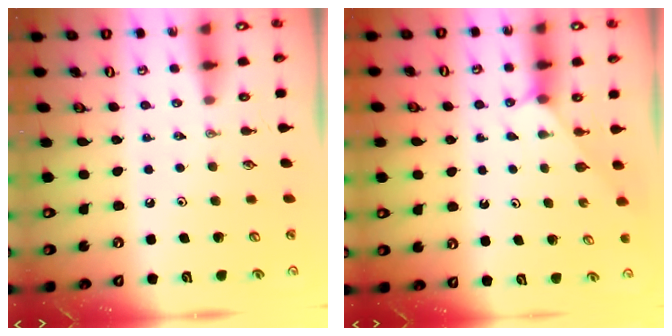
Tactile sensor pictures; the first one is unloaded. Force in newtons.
{"total": 1.7, "press": 1.7, "slide": 0.3}